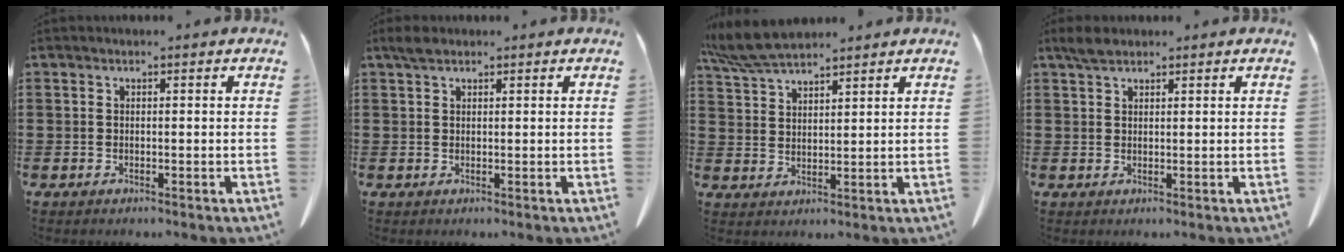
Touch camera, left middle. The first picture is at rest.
{"total": 1.8, "force": [1.4, 0.7, 1.0], "torque": [-0.023, 0.003, 0.026]}
{"total": 6.8, "force": [5.9, 1.4, 3.0], "torque": [-0.078, -0.010, 0.113]}
{"total": 2.4, "force": [1.9, 0.9, 1.1], "torque": [-0.028, 0.004, 0.037]}